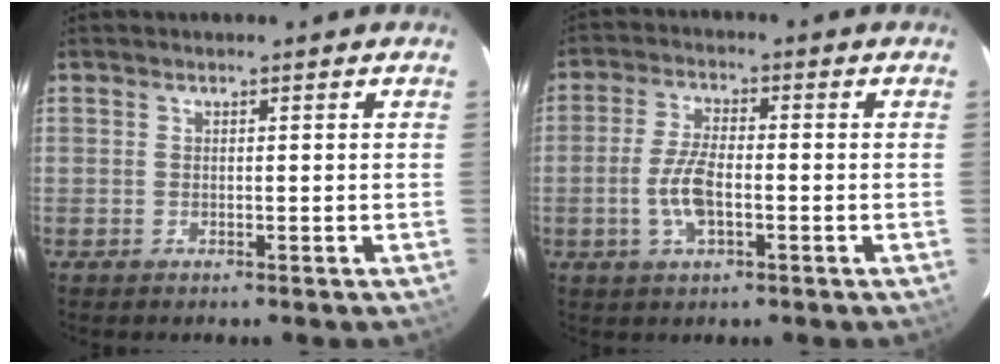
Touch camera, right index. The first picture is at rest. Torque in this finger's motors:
{"motor_torque": [0.26, -0.01, 0.10, 0.11]}